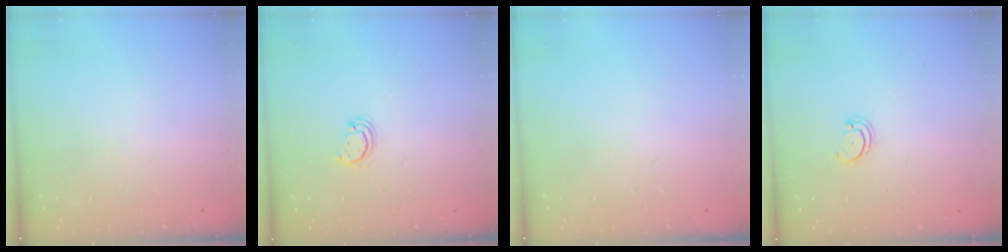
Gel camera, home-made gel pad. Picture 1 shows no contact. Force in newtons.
{"total": 2.5, "press": 2.5, "slide": 0.3}
{"total": 0.0}
{"total": 2.4, "press": 2.3, "slide": 0.5}